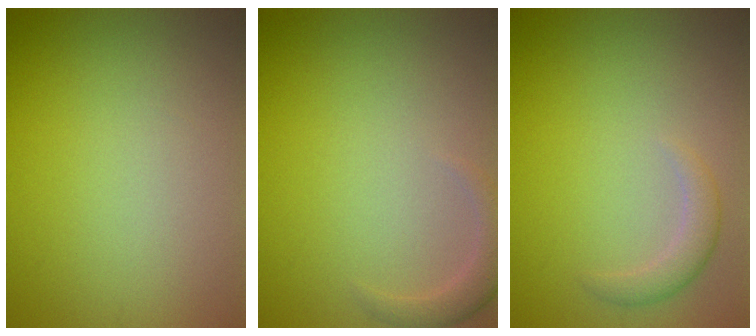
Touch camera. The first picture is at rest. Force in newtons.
{"total": 1.8, "press": 1.8, "slide": 0.3}
{"total": 1.8, "press": 1.8, "slide": 0.3}